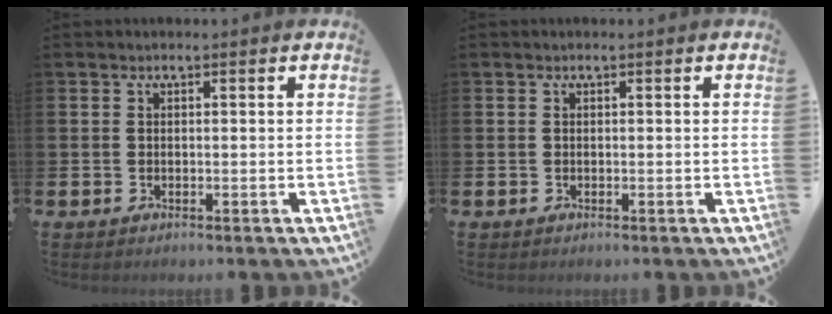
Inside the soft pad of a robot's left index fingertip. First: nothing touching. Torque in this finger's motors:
{"motor_torque": [0.01, 0.01, 0.00, 0.01]}